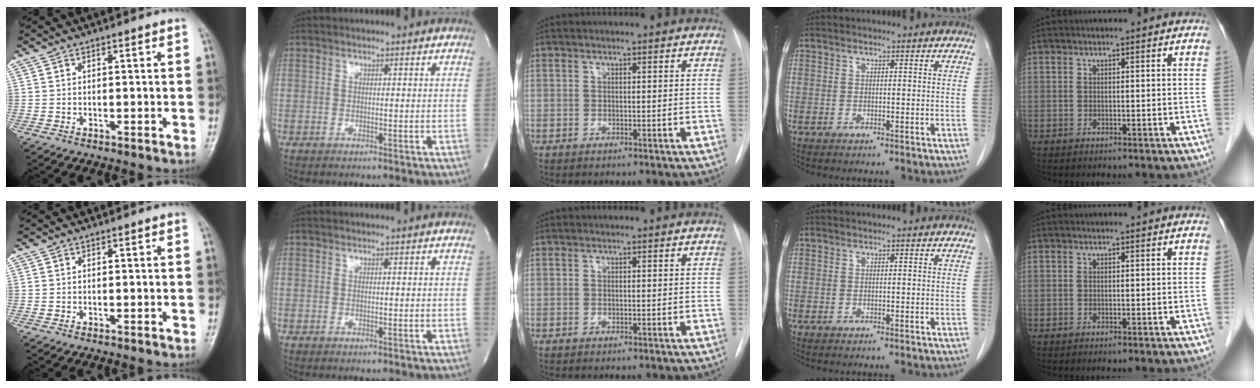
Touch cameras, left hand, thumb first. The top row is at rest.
{}